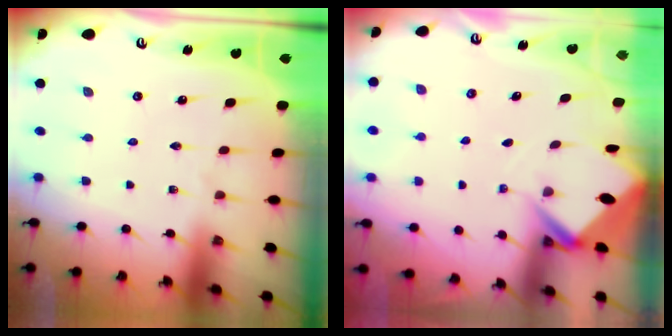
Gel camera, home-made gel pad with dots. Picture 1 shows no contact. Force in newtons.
{"total": 2.7, "press": 2.7, "slide": 0.1}